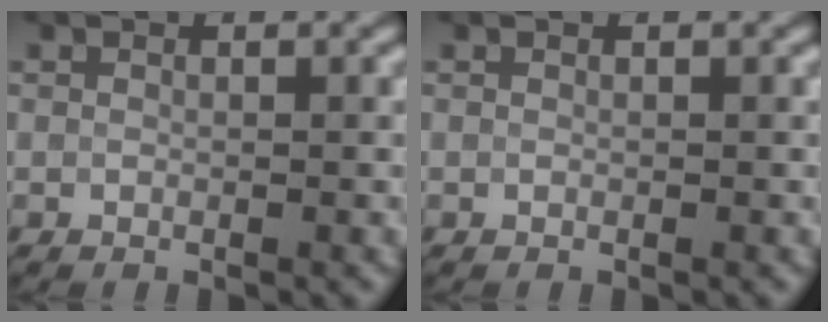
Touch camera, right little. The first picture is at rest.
{"total": 0.0}